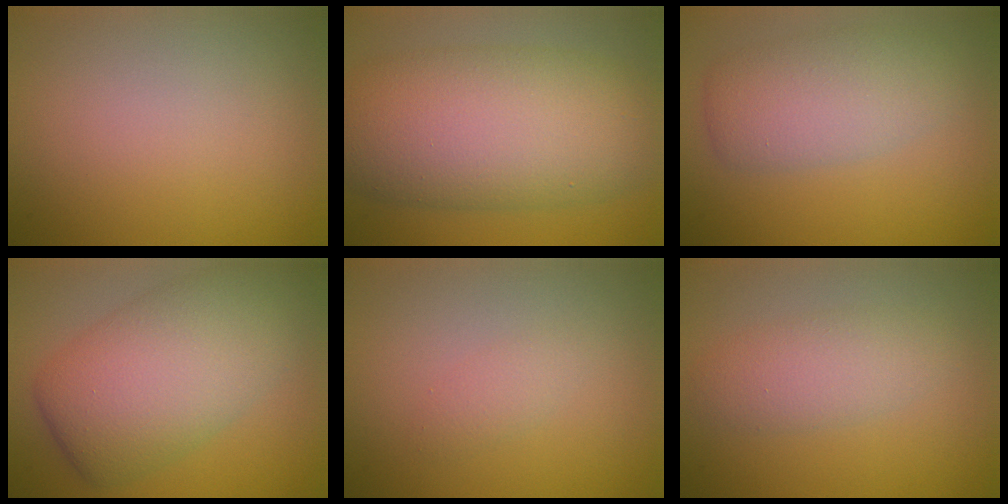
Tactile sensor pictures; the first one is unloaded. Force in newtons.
{"total": 11.3, "press": 11.3, "slide": 0.3}
{"total": 4.9, "press": 4.9, "slide": 0.1}
{"total": 8.8, "press": 8.8, "slide": 0.4}
{"total": 1.1, "press": 1.1, "slide": 0.1}
{"total": 3.0, "press": 3.0, "slide": 0.1}